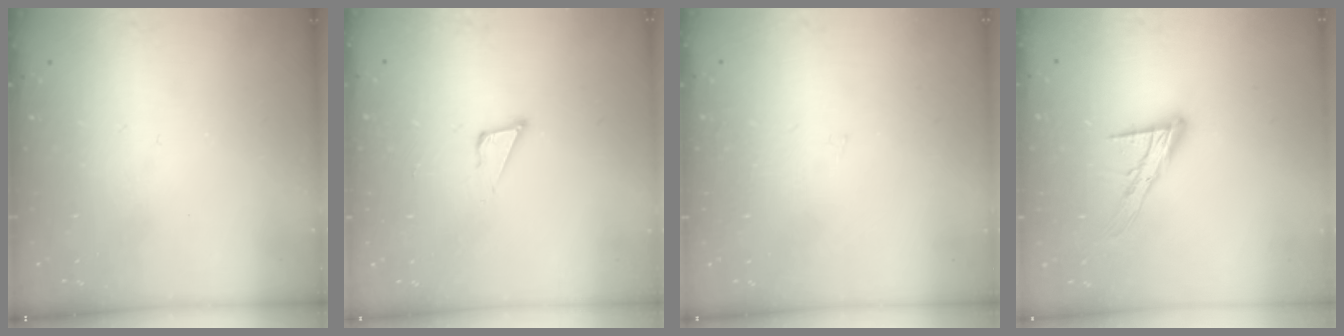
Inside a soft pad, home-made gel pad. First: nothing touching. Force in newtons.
{"total": 3.8, "press": 3.7, "slide": 0.9}
{"total": 0.9, "press": 0.9, "slide": 0.0}
{"total": 12.0, "press": 12.0, "slide": 1.0}